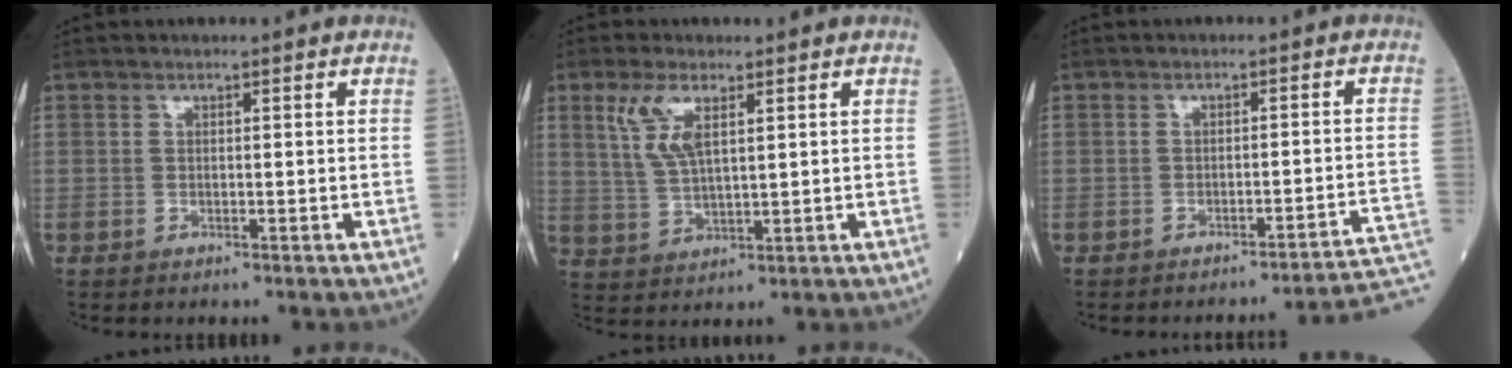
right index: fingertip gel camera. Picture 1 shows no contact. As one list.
[{"total": 6.2, "force": [2.9, 1.9, 5.2], "torque": [-0.116, 0.006, 0.065]}, {"total": 8.7, "force": [-7.9, -1.6, 3.2], "torque": [-0.008, 0.004, -0.092]}]